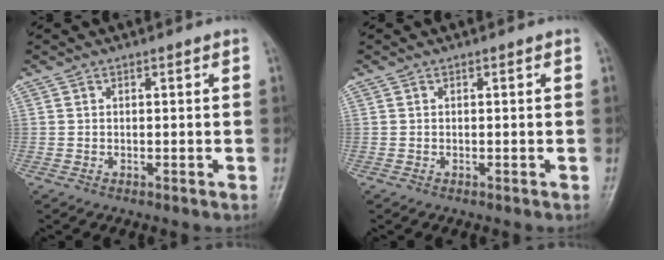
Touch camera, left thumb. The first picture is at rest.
{"total": 0.0}